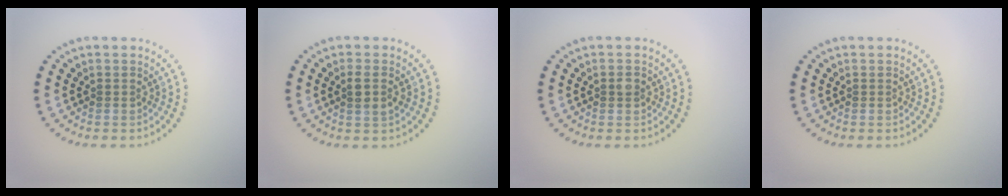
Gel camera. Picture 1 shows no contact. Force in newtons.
{"total": 1.7, "press": 1.6, "slide": 0.7}
{"total": 1.0, "press": 1.0, "slide": 0.1}
{"total": 0.0}